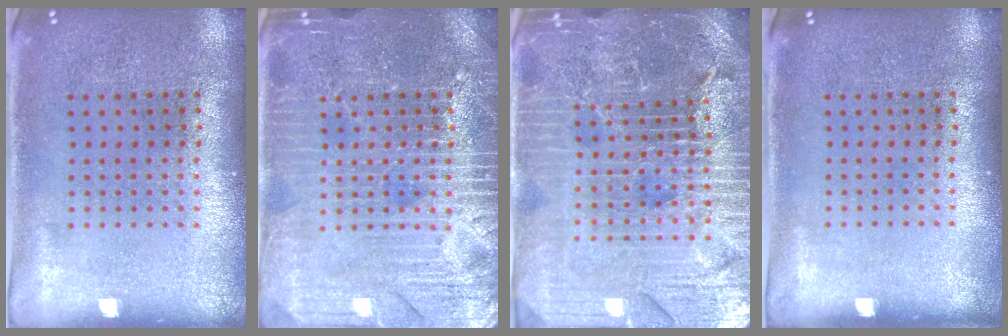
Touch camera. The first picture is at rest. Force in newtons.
{"total": 4.0, "press": 4.0, "slide": 0.6}
{"total": 5.8, "press": 5.1, "slide": 2.6}
{"total": 0.0}